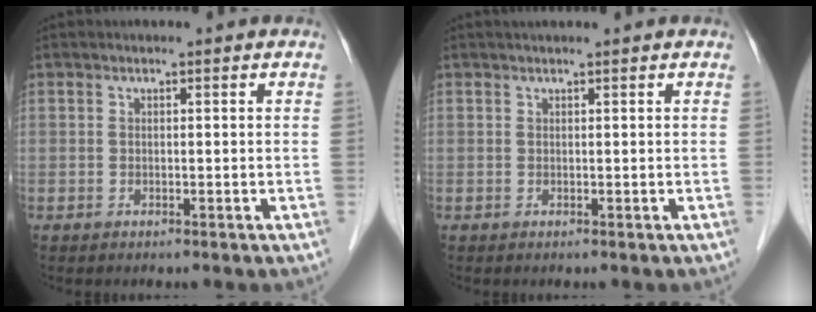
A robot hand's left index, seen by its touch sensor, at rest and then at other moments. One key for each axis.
{"total": 1.6, "fx": 1.4, "fy": -0.1, "fz": 0.8, "tx": -0.008, "ty": 0.022, "tz": 0.027}